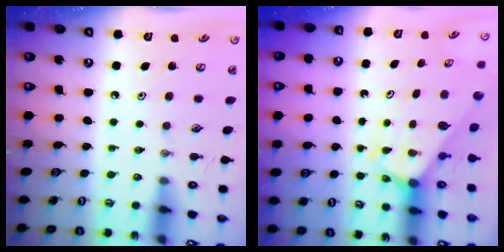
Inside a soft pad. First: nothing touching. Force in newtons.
{"total": 2.0, "press": 2.0, "slide": 0.1}